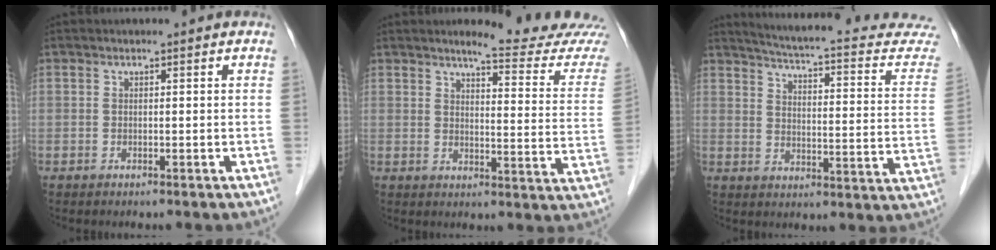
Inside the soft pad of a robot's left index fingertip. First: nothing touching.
{"total": 13.4, "force": [12.6, -0.7, 4.2], "torque": [-0.049, -0.086, 0.134]}
{"total": 21.2, "force": [19.2, 2.2, 8.6], "torque": [-0.115, -0.068, 0.220]}